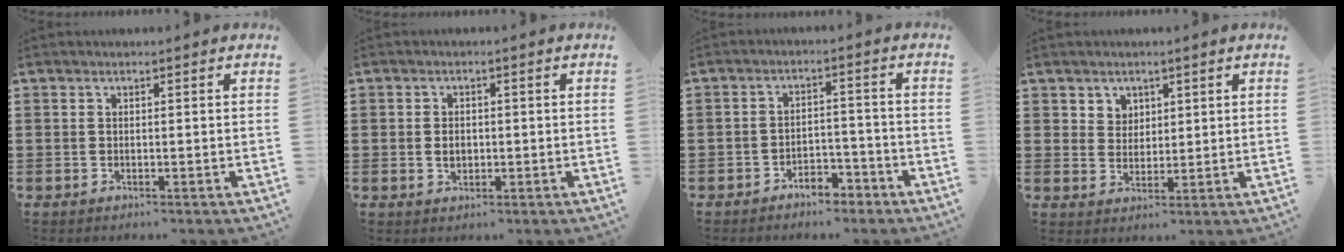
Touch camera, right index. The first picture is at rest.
{"total": 2.1, "force": [-0.2, 1.4, 1.6], "torque": [-0.033, 0.004, -0.004]}
{"total": 3.9, "force": [-3.6, 1.1, 1.0], "torque": [-0.019, 0.009, -0.072]}
{"total": 3.4, "force": [2.0, 2.7, 0.1], "torque": [-0.016, 0.009, 0.038]}